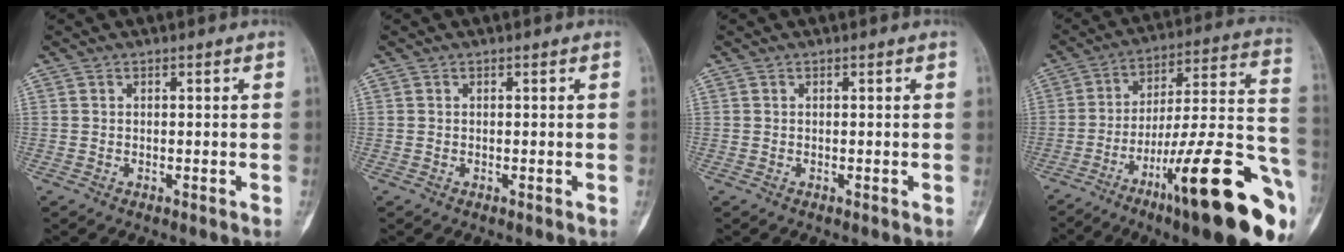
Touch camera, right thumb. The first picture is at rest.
{"total": 0.0}
{"total": 0.0}
{"total": 28.3, "force": [-12.9, 5.5, 24.6], "torque": [-0.295, 0.065, -0.194]}